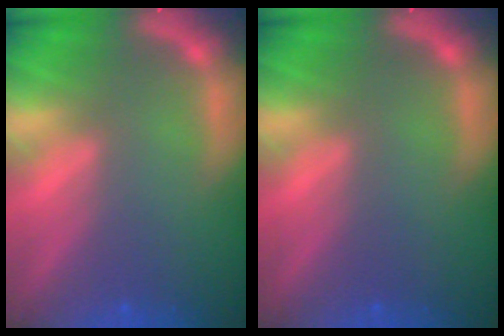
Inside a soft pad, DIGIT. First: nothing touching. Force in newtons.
{"total": 0.0}